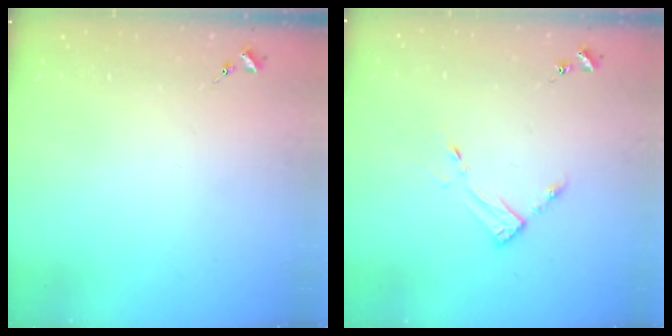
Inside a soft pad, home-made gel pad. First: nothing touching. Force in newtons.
{"total": 4.2, "press": 4.2, "slide": 0.5}